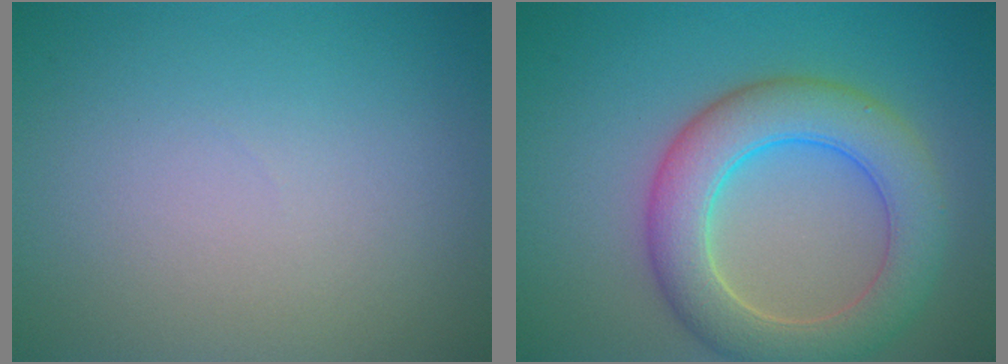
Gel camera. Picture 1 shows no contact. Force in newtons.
{"total": 6.9, "press": 6.9, "slide": 0.5}